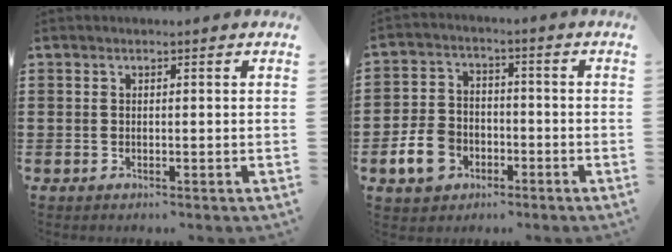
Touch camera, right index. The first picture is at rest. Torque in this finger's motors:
{"motor_torque": [0.84, 0.79, 0.51, 0.04]}